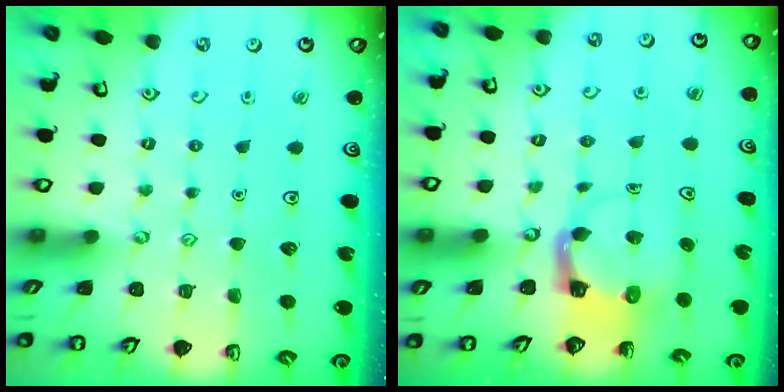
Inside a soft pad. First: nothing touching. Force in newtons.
{"total": 3.8, "press": 3.8, "slide": 0.5}